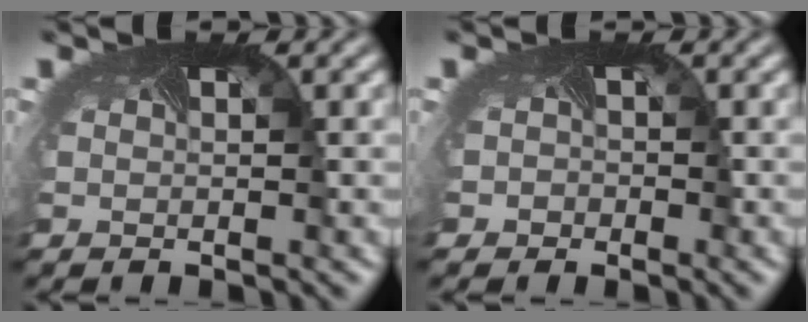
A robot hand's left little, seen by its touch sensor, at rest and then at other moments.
{"total": 1.8, "force": [-0.7, 1.6, 0.3], "torque": [0.002, -0.005, -0.016]}